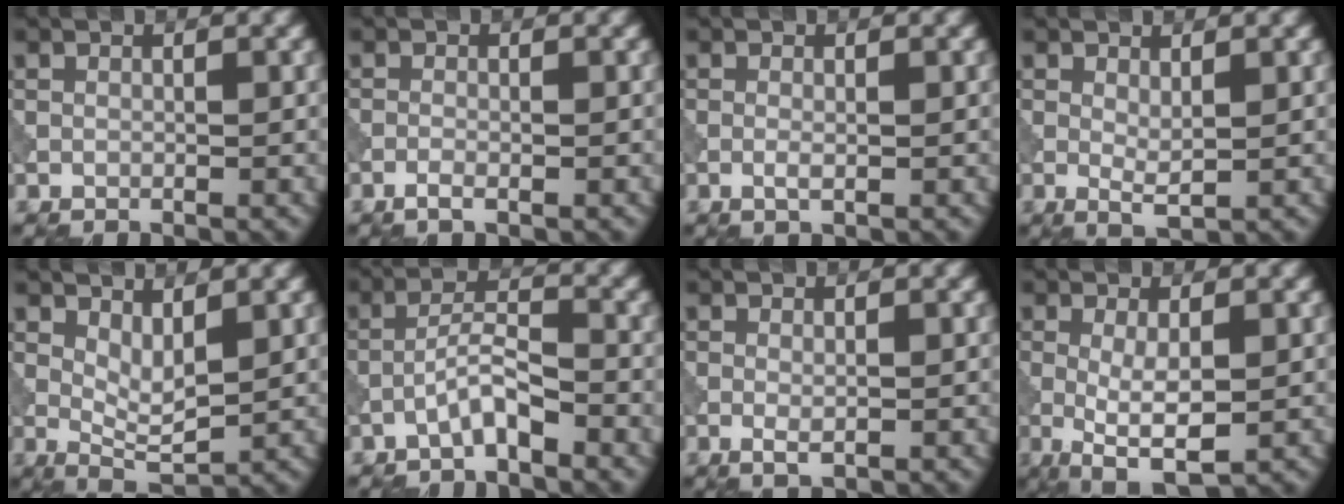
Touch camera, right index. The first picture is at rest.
{"total": 1.1, "force": [-0.7, 0.2, 0.8], "torque": [-0.017, 0.001, -0.015]}
{"total": 0.9, "force": [-0.2, 0.2, 0.9], "torque": [-0.019, -0.003, -0.004]}
{"total": 1.7, "force": [0.5, 0.5, 1.6], "torque": [-0.033, -0.005, 0.011]}
{"total": 3.1, "force": [1.1, 1.2, 2.7], "torque": [-0.052, -0.010, 0.024]}
{"total": 3.0, "force": [-2.0, 0.5, 2.2], "torque": [-0.042, 0.016, -0.043]}
{"total": 1.2, "force": [-0.2, 0.4, 1.1], "torque": [-0.022, -0.004, -0.004]}
{"total": 4.4, "force": [-0.7, 1.2, 4.2], "torque": [-0.080, -0.014, -0.008]}